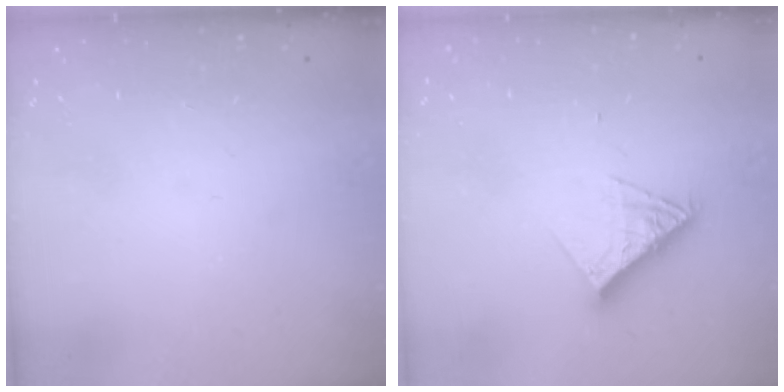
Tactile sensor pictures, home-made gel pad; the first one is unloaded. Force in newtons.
{"total": 9.3, "press": 9.2, "slide": 0.8}